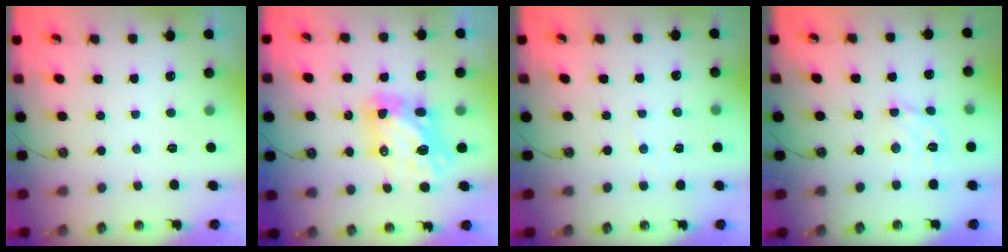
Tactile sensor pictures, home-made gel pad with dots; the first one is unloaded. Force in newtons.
{"total": 9.8, "press": 9.7, "slide": 1.1}
{"total": 2.9, "press": 2.9, "slide": 0.3}
{"total": 6.3, "press": 6.3, "slide": 0.5}